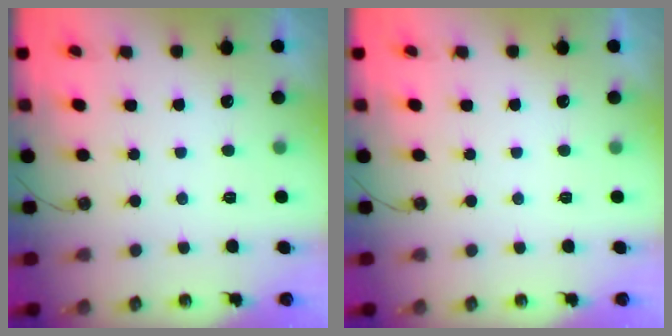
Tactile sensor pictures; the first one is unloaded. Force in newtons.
{"total": 0.0}